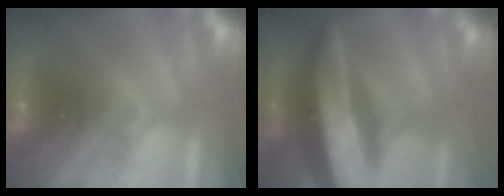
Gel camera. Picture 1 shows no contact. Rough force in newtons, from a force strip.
{"total": 9.4}